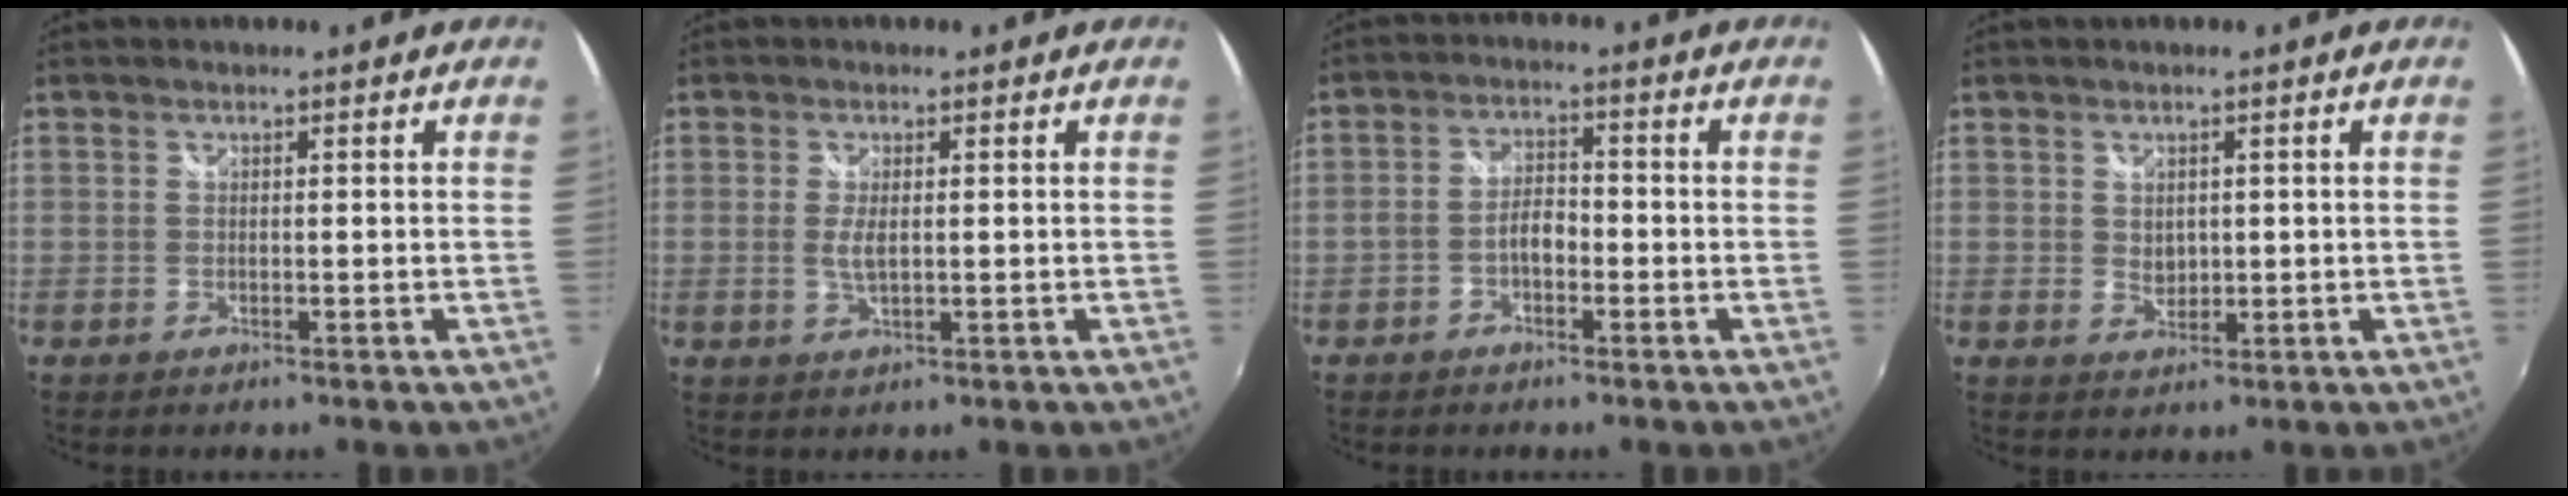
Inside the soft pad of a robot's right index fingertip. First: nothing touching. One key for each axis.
{"total": 3.0, "fx": 0.0, "fy": 1.1, "fz": 2.8, "tx": -0.054, "ty": -0.005, "tz": 0.001}
{"total": 4.0, "fx": -1.9, "fy": 2.0, "fz": 2.9, "tx": -0.061, "ty": 0.011, "tz": -0.035}
{"total": 2.6, "fx": 0.5, "fy": 2.1, "fz": 1.4, "tx": -0.017, "ty": 0.000, "tz": 0.010}